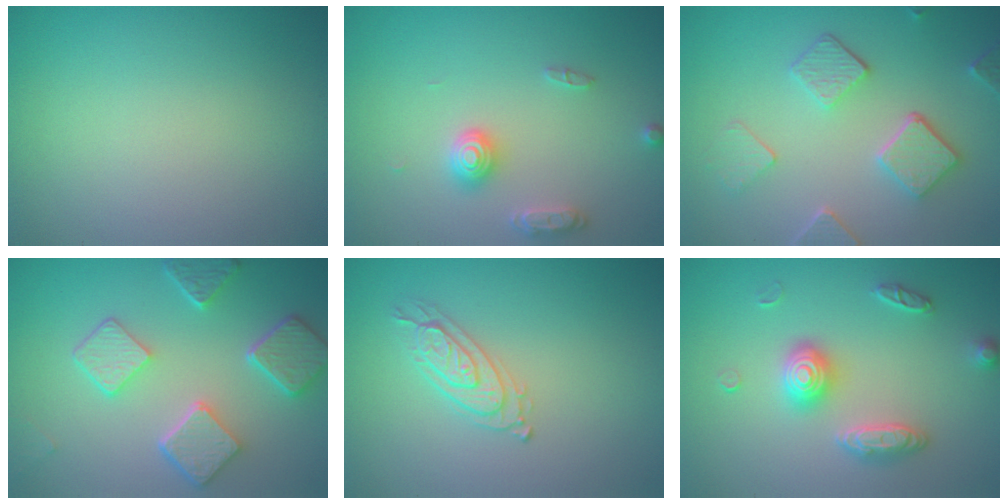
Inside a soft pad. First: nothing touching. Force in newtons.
{"total": 2.8, "press": 2.8, "slide": 0.3}
{"total": 4.8, "press": 3.7, "slide": 3.0}
{"total": 5.7, "press": 4.6, "slide": 3.5}
{"total": 2.2, "press": 2.1, "slide": 0.4}
{"total": 3.1, "press": 3.1, "slide": 0.3}